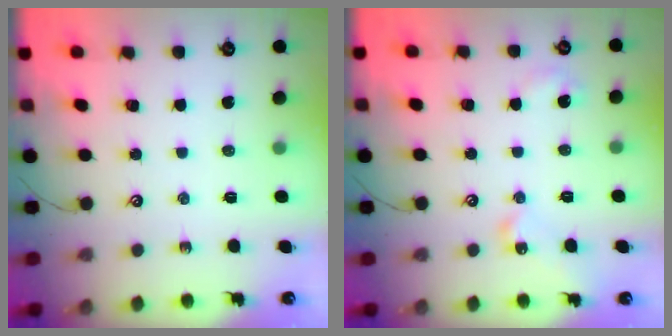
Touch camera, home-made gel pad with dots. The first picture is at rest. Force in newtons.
{"total": 9.1, "press": 9.1, "slide": 0.7}